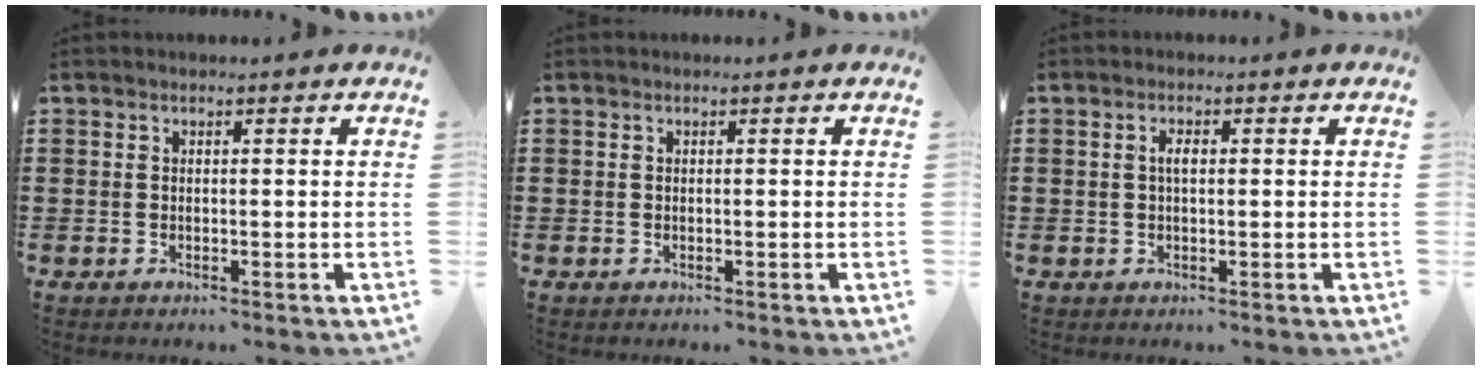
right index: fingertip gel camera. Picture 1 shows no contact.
{"total": 0.0}
{"total": 1.8, "force": [0.2, 0.7, 1.6], "torque": [-0.033, 0.005, 0.002]}